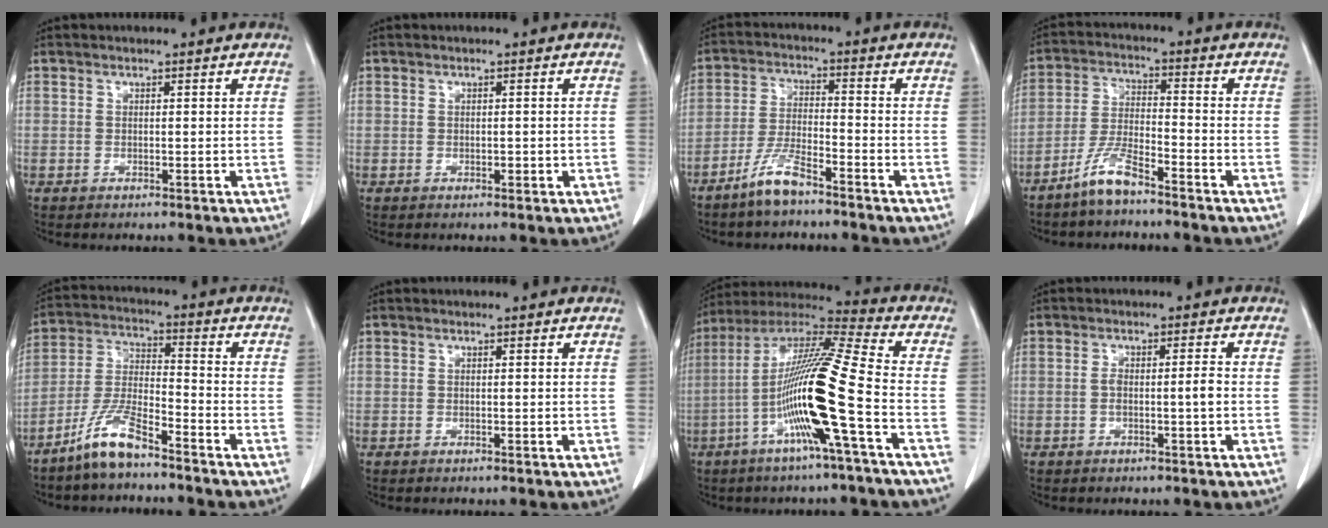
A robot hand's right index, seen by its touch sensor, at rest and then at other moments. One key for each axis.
{"total": 1.0, "fx": -0.2, "fy": 0.6, "fz": 0.8, "tx": -0.012, "ty": 0.000, "tz": -0.001}
{"total": 6.2, "fx": -4.9, "fy": 0.9, "fz": 3.8, "tx": -0.085, "ty": -0.008, "tz": -0.099}
{"total": 6.5, "fx": -5.2, "fy": 0.9, "fz": 3.9, "tx": -0.089, "ty": -0.008, "tz": -0.106}
{"total": 8.3, "fx": -6.4, "fy": 1.2, "fz": 5.3, "tx": -0.121, "ty": -0.013, "tz": -0.131}
{"total": 0.0}
{"total": 17.3, "fx": -5.1, "fy": -0.9, "fz": 16.6, "tx": -0.319, "ty": -0.001, "tz": -0.107}
{"total": 2.7, "fx": -0.6, "fy": 0.1, "fz": 2.6, "tx": -0.049, "ty": 0.004, "tz": -0.009}